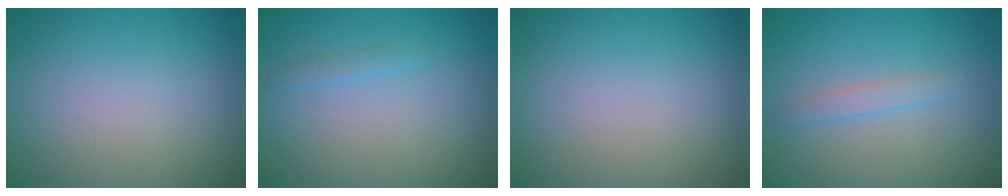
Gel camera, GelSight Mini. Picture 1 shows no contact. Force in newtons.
{"total": 0.7, "press": 0.7, "slide": 0.1}
{"total": 0.0}
{"total": 1.4, "press": 1.4, "slide": 0.0}